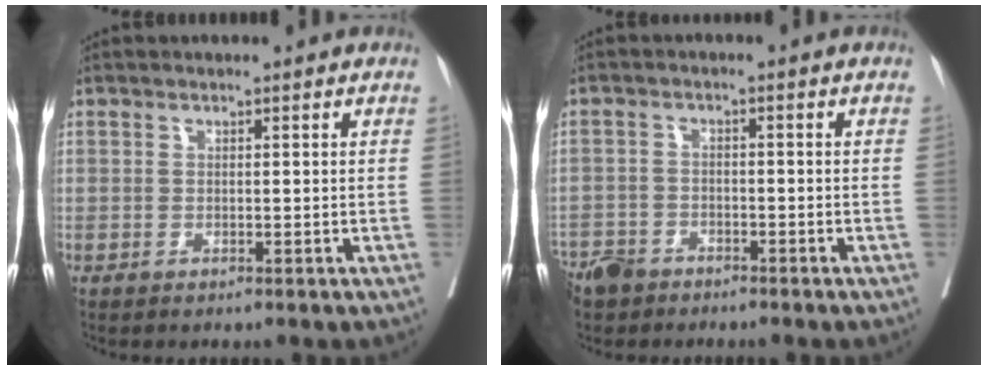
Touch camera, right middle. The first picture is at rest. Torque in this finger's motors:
{"motor_torque": [0.23, -0.78, 0.56, 0.15]}